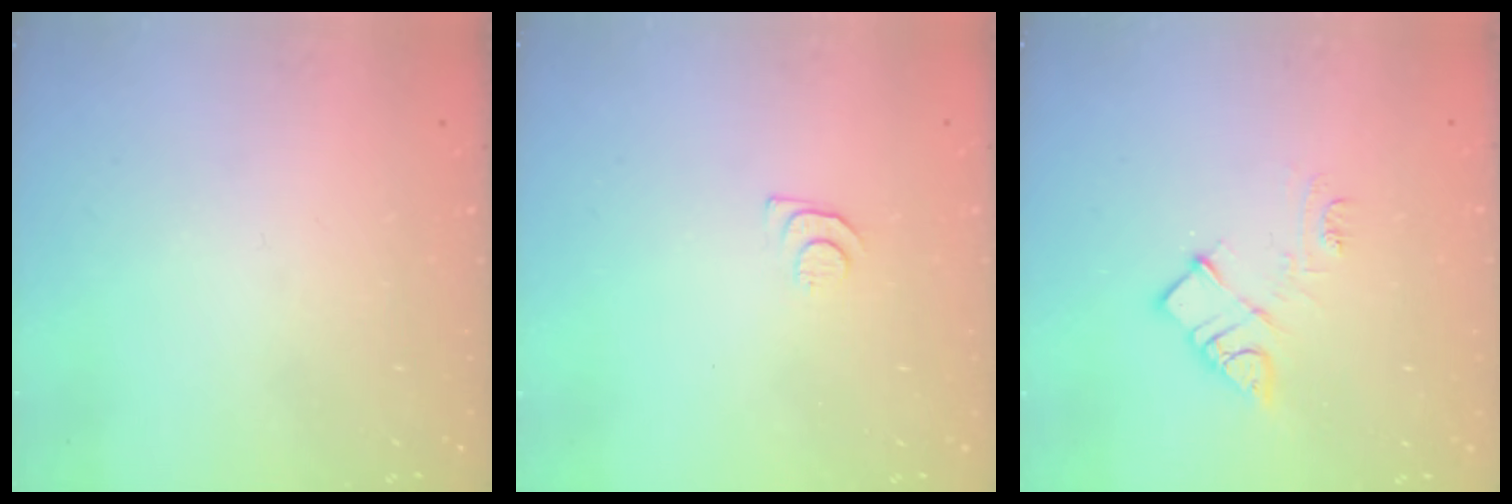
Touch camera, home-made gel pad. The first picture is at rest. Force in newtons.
{"total": 5.4, "press": 5.4, "slide": 0.7}
{"total": 9.3, "press": 9.3, "slide": 0.5}